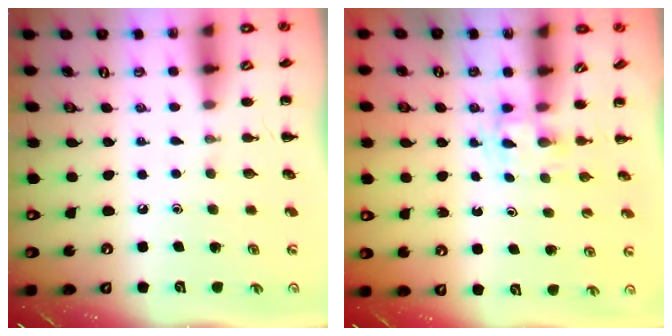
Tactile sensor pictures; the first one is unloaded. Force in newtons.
{"total": 3.0, "press": 2.8, "slide": 1.1}